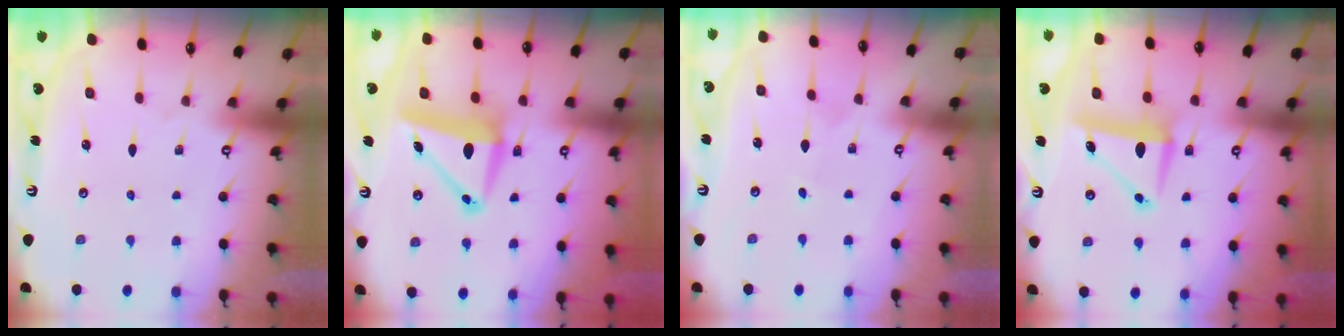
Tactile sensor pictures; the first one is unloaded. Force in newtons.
{"total": 9.8, "press": 9.2, "slide": 3.4}
{"total": 1.8, "press": 1.8, "slide": 0.2}
{"total": 8.2, "press": 8.1, "slide": 1.1}